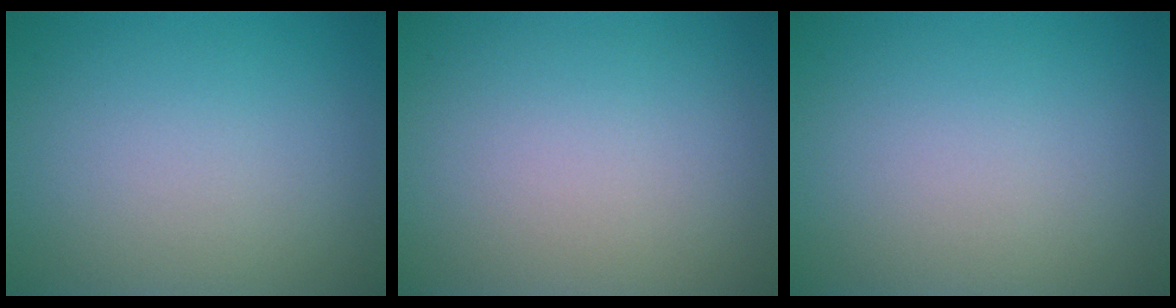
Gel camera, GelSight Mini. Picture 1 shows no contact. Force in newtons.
{"total": 0.0}
{"total": 0.0}